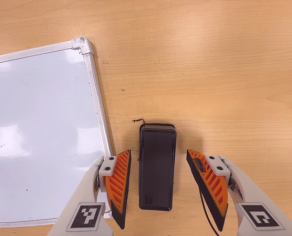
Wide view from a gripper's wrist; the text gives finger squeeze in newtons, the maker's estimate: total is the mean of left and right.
{"total": 0.0}